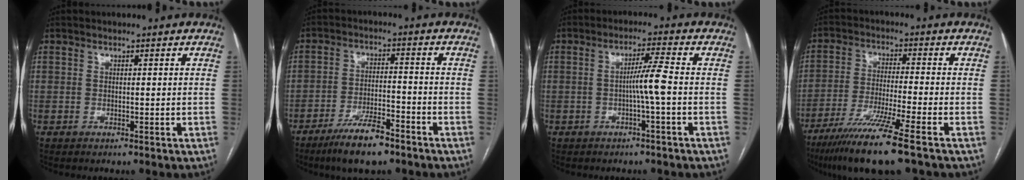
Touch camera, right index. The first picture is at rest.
{"total": 8.6, "force": [-6.2, 2.0, 5.6], "torque": [-0.101, -0.008, -0.109]}
{"total": 4.4, "force": [-0.8, -0.8, 4.3], "torque": [-0.075, 0.006, -0.014]}
{"total": 11.8, "force": [-7.9, -0.8, 8.7], "torque": [-0.161, -0.033, -0.139]}